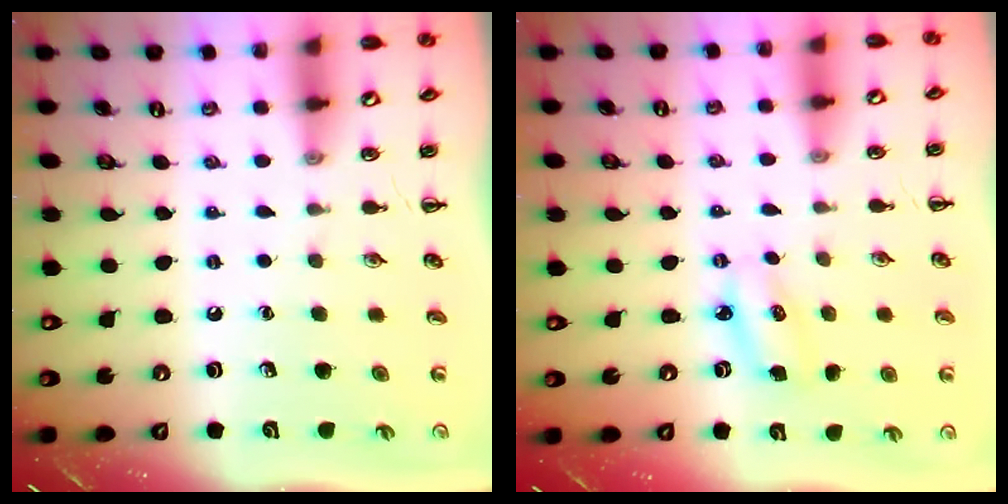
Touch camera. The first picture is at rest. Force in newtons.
{"total": 3.7, "press": 3.6, "slide": 0.7}